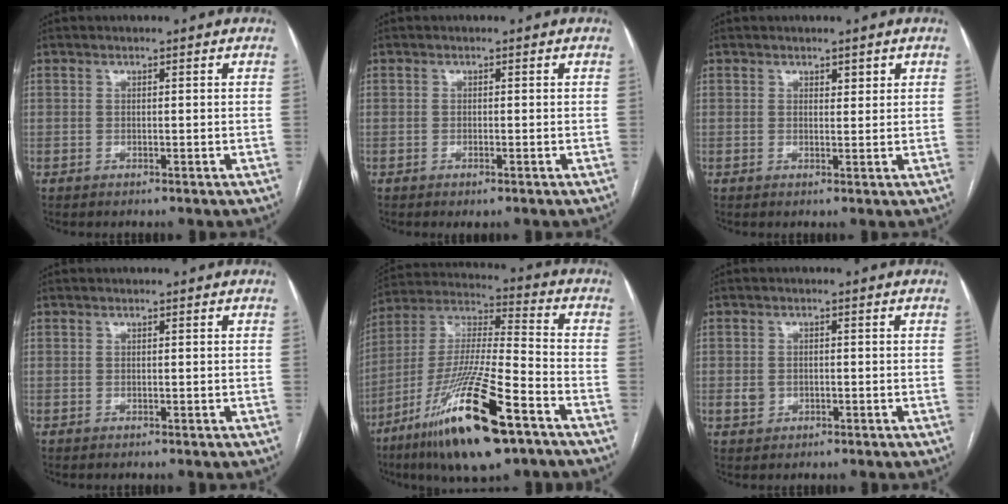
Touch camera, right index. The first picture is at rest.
{"total": 0.8, "force": [-0.6, 0.1, 0.6], "torque": [-0.009, -0.002, -0.006]}
{"total": 1.4, "force": [0.9, 0.6, 0.8], "torque": [-0.011, 0.000, 0.013]}
{"total": 0.0}
{"total": 22.1, "force": [-12.1, 3.0, 18.2], "torque": [-0.361, -0.042, -0.215]}
{"total": 2.1, "force": [-0.4, 1.8, 1.0], "torque": [-0.016, 0.006, 0.001]}